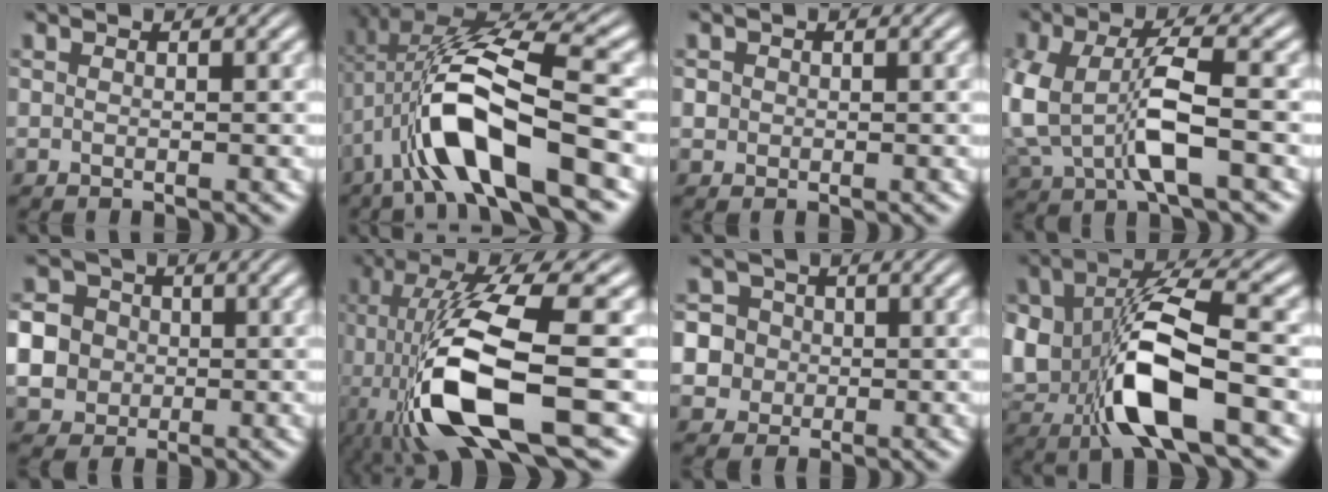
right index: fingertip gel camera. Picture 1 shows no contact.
{"total": 8.7, "force": [-0.6, 3.9, 7.8], "torque": [-0.162, -0.001, -0.008]}
{"total": 1.8, "force": [0.0, 1.8, 0.4], "torque": [-0.017, -0.004, -0.001]}
{"total": 7.4, "force": [-0.8, 5.0, 5.4], "torque": [-0.131, -0.011, -0.007]}
{"total": 10.5, "force": [-1.1, 9.7, 3.8], "torque": [-0.107, -0.034, -0.021]}
{"total": 12.5, "force": [-1.9, 4.1, 11.7], "torque": [-0.229, -0.010, -0.013]}
{"total": 10.5, "force": [-1.5, 9.9, 3.2], "torque": [-0.107, -0.040, -0.025]}
{"total": 9.4, "force": [-0.4, 5.3, 7.8], "torque": [-0.161, -0.005, -0.003]}